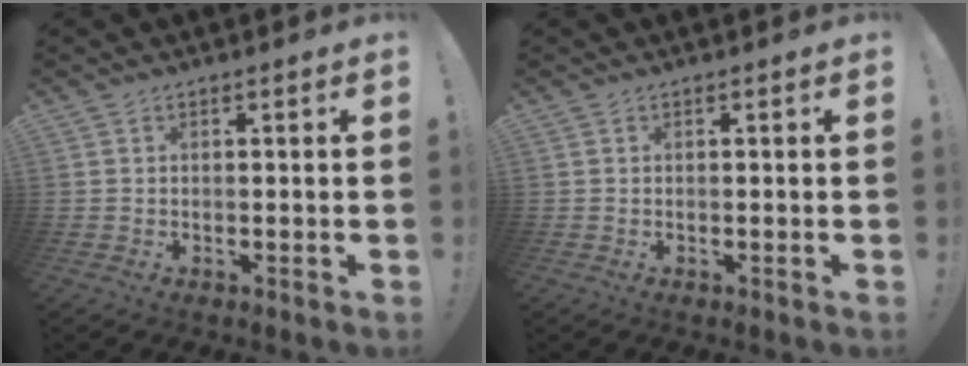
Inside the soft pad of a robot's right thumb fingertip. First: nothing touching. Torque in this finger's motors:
{"motor_torque": [-0.02, 0.01, 0.01, 0.01, 0.00]}